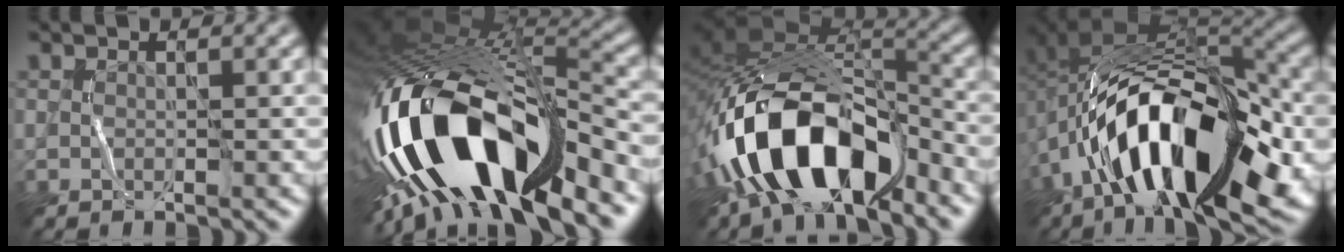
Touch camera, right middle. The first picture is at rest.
{"total": 17.2, "force": [-6.5, 7.1, 14.3], "torque": [-0.258, 0.001, -0.107]}
{"total": 13.8, "force": [-7.2, 6.8, 9.6], "torque": [-0.167, -0.006, -0.126]}
{"total": 16.0, "force": [-5.6, 7.2, 13.2], "torque": [-0.209, 0.007, -0.092]}